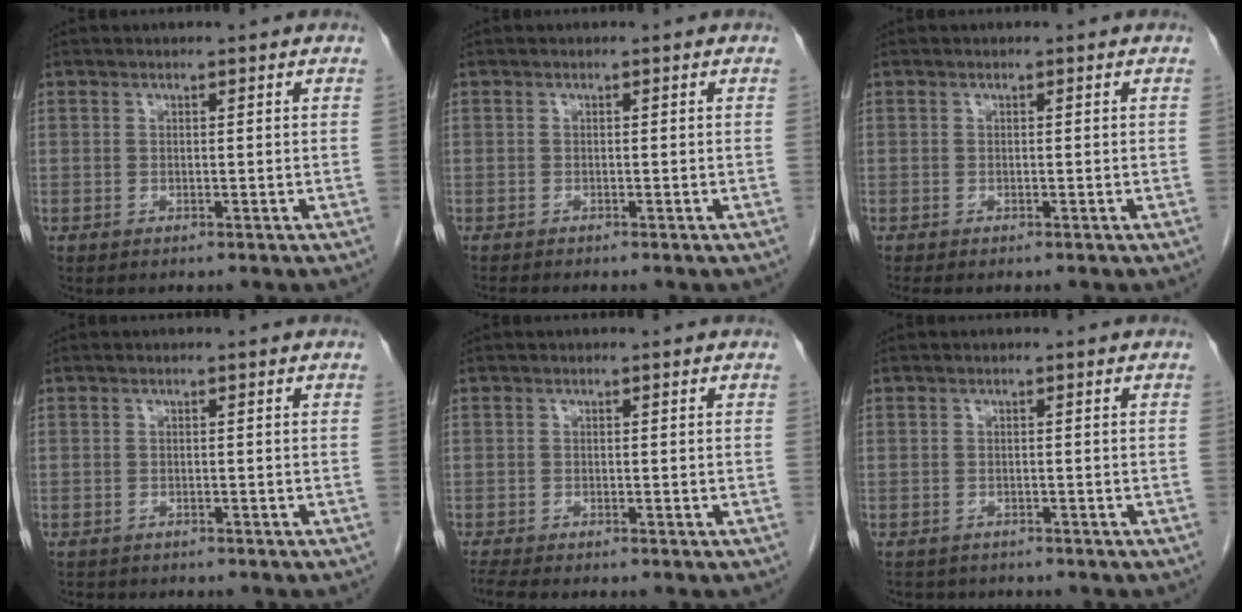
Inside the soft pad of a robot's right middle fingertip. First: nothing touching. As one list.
[{"total": 0.9, "force": [-0.9, -0.2, 0.1], "torque": [-0.007, -0.004, -0.018]}, {"total": 0.6, "force": [-0.6, 0.0, 0.3], "torque": [-0.004, -0.001, -0.008]}, {"total": 2.9, "force": [-2.5, 1.1, 0.8], "torque": [-0.017, -0.005, -0.032]}, {"total": 1.9, "force": [-1.8, -0.4, 0.6], "torque": [-0.021, -0.010, -0.037]}, {"total": 3.8, "force": [-3.4, 1.6, 0.5], "torque": [-0.008, -0.002, -0.047]}]